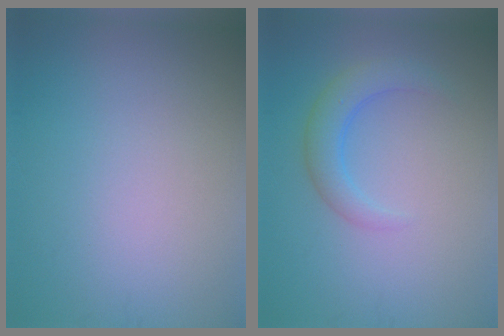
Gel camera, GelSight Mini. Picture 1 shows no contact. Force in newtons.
{"total": 2.6, "press": 2.6, "slide": 0.1}